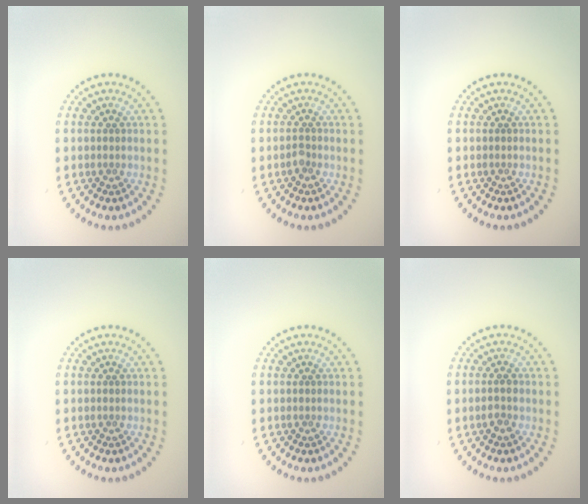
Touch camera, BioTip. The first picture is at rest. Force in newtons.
{"total": 0.7, "press": 0.6, "slide": 0.5}
{"total": 0.0}
{"total": 0.0}
{"total": 0.0}
{"total": 1.5, "press": 1.5, "slide": 0.2}